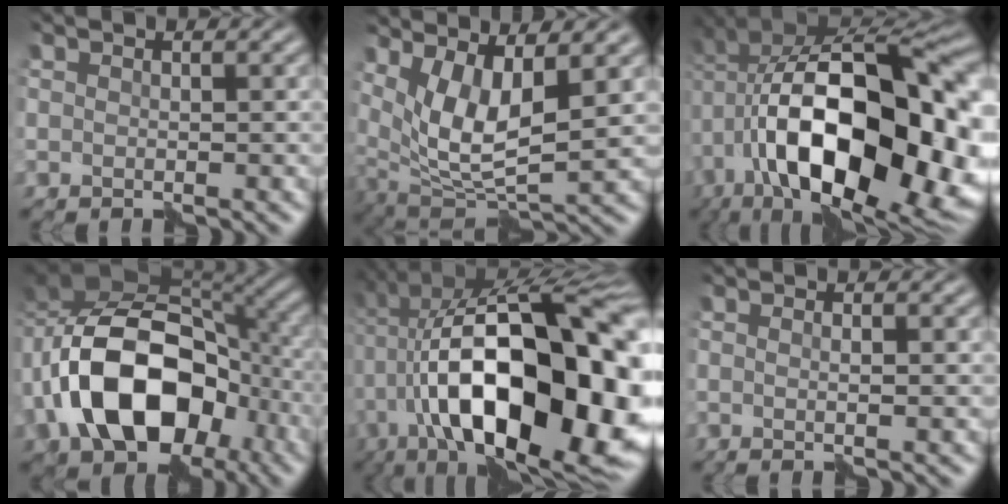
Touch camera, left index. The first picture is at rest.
{"total": 6.9, "force": [2.0, 2.2, 6.2], "torque": [-0.134, -0.008, 0.038]}
{"total": 18.1, "force": [-3.8, 8.7, 15.4], "torque": [-0.256, 0.008, -0.067]}
{"total": 15.1, "force": [-4.8, 9.7, 10.6], "torque": [-0.180, 0.008, -0.097]}
{"total": 20.4, "force": [-3.2, 9.3, 17.9], "torque": [-0.292, 0.015, -0.055]}
{"total": 0.9, "force": [0.0, -0.2, 0.9], "torque": [-0.011, -0.001, -0.004]}